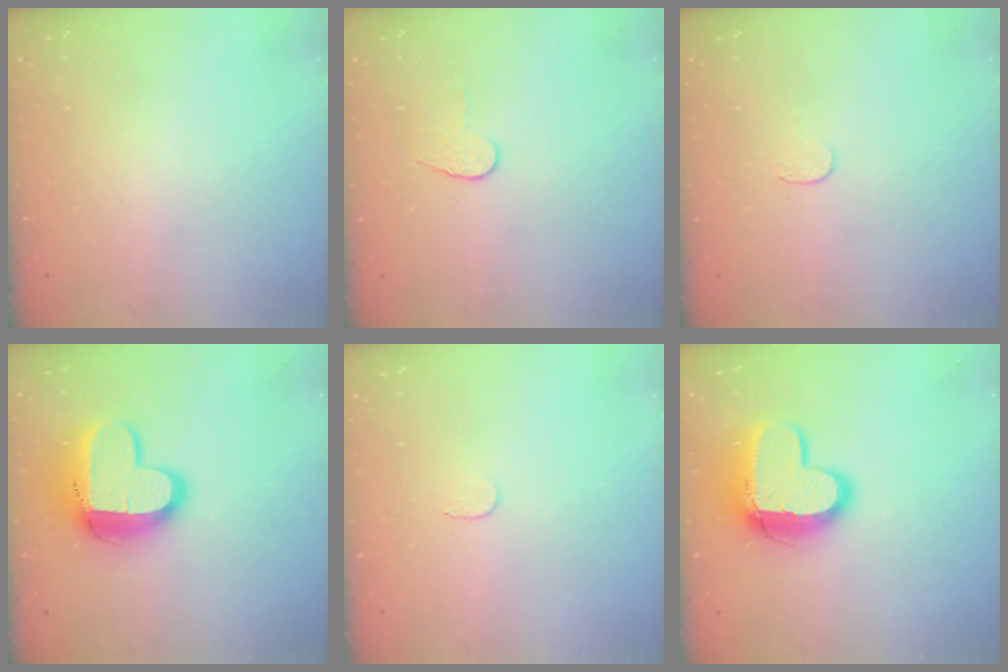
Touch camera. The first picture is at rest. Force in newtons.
{"total": 6.0, "press": 6.0, "slide": 0.5}
{"total": 3.7, "press": 3.7, "slide": 0.4}
{"total": 14.0, "press": 13.9, "slide": 1.4}
{"total": 3.0, "press": 3.0, "slide": 0.3}
{"total": 14.2, "press": 14.2, "slide": 1.1}